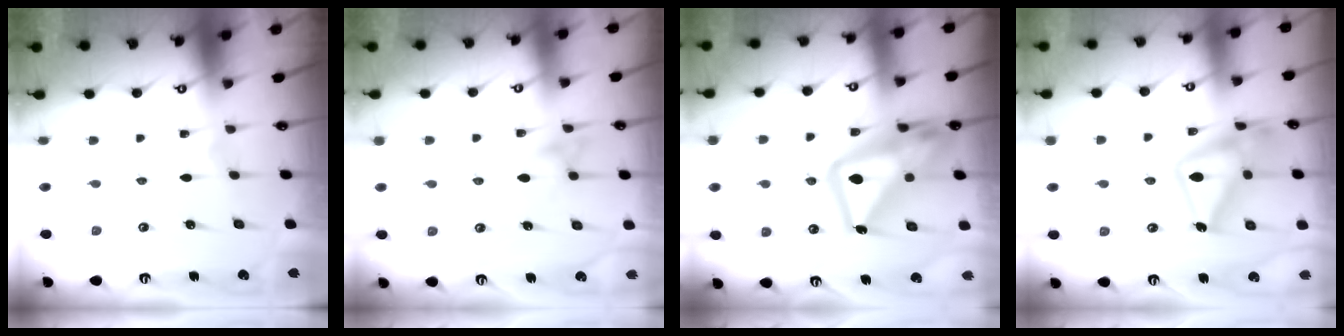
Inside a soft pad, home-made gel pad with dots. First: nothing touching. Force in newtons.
{"total": 9.3, "press": 9.3, "slide": 0.8}
{"total": 17.5, "press": 17.4, "slide": 1.7}
{"total": 17.2, "press": 17.2, "slide": 1.1}